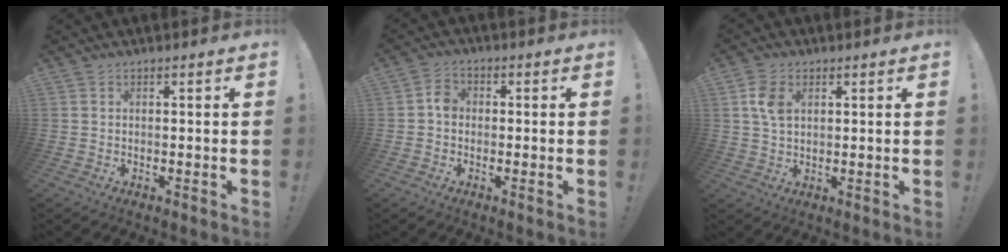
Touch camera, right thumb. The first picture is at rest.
{"total": 3.8, "force": [-0.9, 2.9, 2.2], "torque": [-0.037, 0.015, -0.015]}
{"total": 6.7, "force": [2.1, 4.2, 4.7], "torque": [-0.081, -0.002, 0.039]}